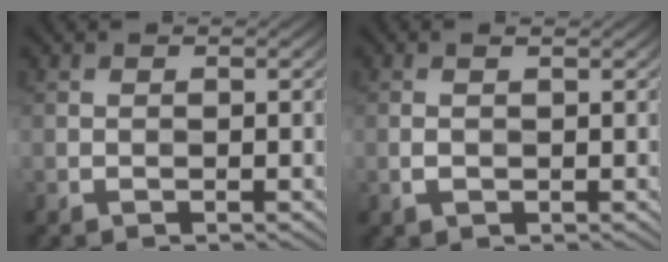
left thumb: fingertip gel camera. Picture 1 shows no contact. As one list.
[{"total": 1.5, "force": [0.2, 0.6, 1.3], "torque": [-0.033, 0.003, 0.006]}]